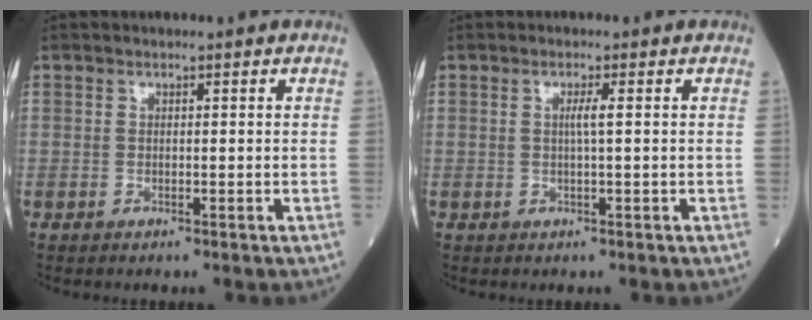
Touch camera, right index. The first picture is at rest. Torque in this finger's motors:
{"motor_torque": [0.32, 0.06, 0.13, 0.05]}